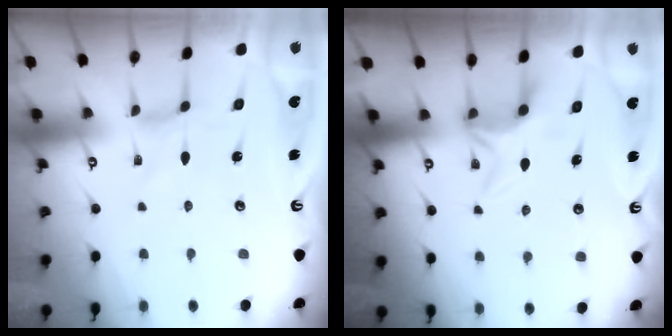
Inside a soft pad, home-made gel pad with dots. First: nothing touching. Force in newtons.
{"total": 6.0, "press": 5.8, "slide": 1.6}